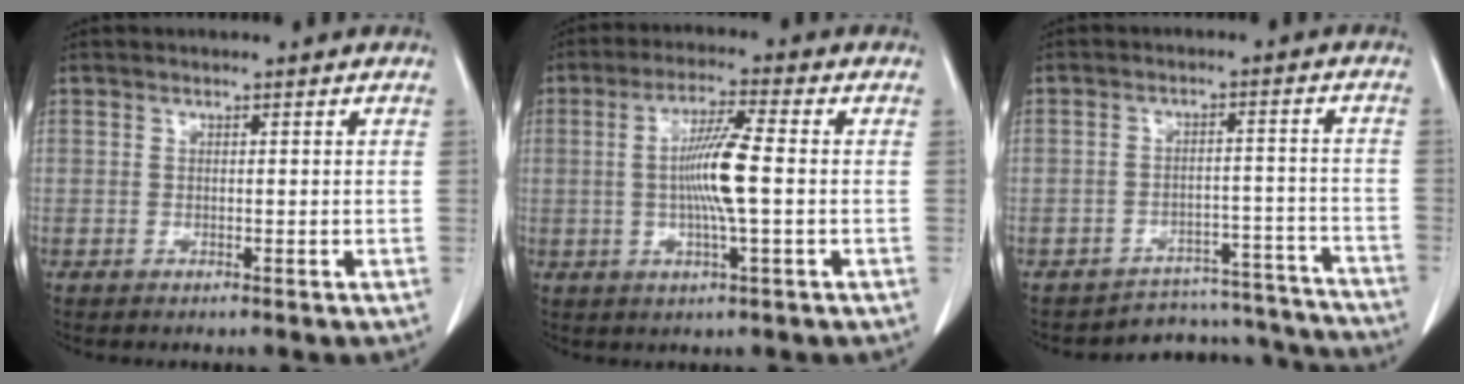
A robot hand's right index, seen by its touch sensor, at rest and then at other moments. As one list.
[{"total": 8.0, "force": [-0.3, 0.0, 8.0], "torque": [-0.151, -0.002, -0.010]}, {"total": 13.0, "force": [-12.5, 3.5, -0.8], "torque": [0.037, 0.056, -0.151]}]